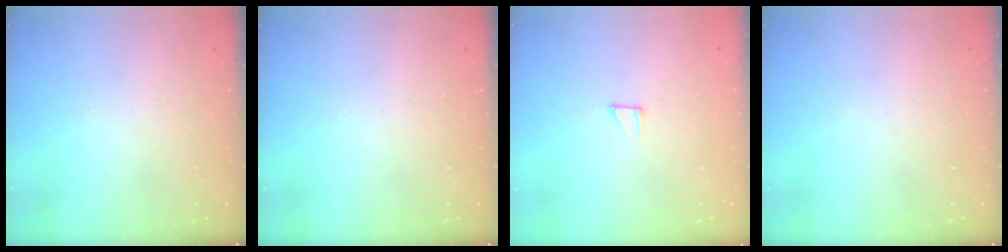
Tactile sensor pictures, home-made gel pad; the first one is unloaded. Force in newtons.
{"total": 0.0}
{"total": 3.6, "press": 3.6, "slide": 0.3}
{"total": 0.0}